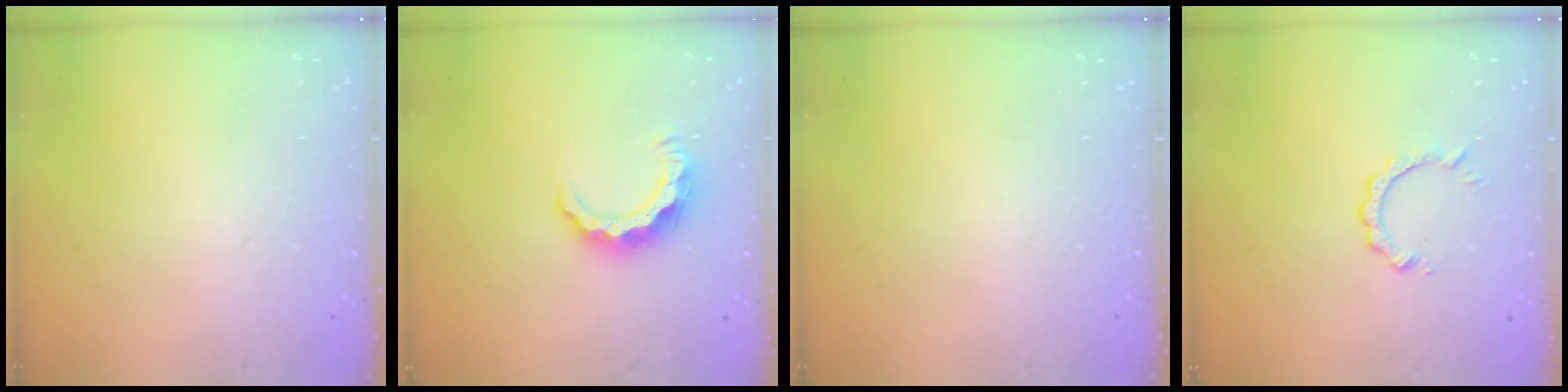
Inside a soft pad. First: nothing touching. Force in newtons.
{"total": 7.9, "press": 7.9, "slide": 0.3}
{"total": 0.0}
{"total": 3.7, "press": 3.6, "slide": 0.4}